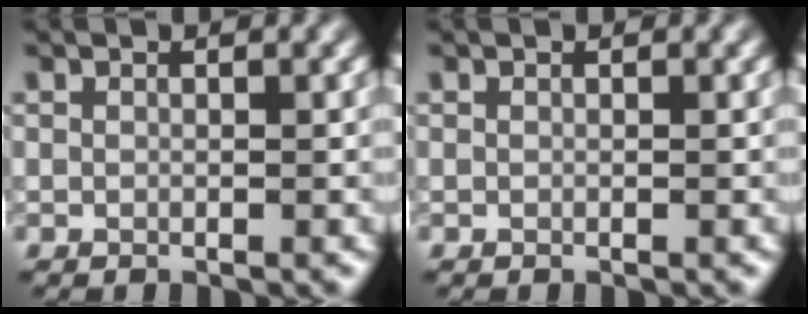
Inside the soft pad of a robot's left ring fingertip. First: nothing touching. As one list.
[{"total": 0.0}]